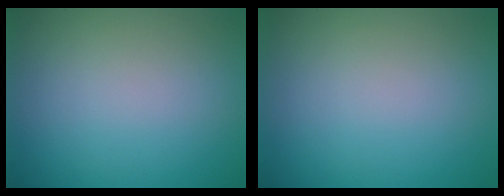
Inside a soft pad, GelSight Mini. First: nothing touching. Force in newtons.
{"total": 0.0}